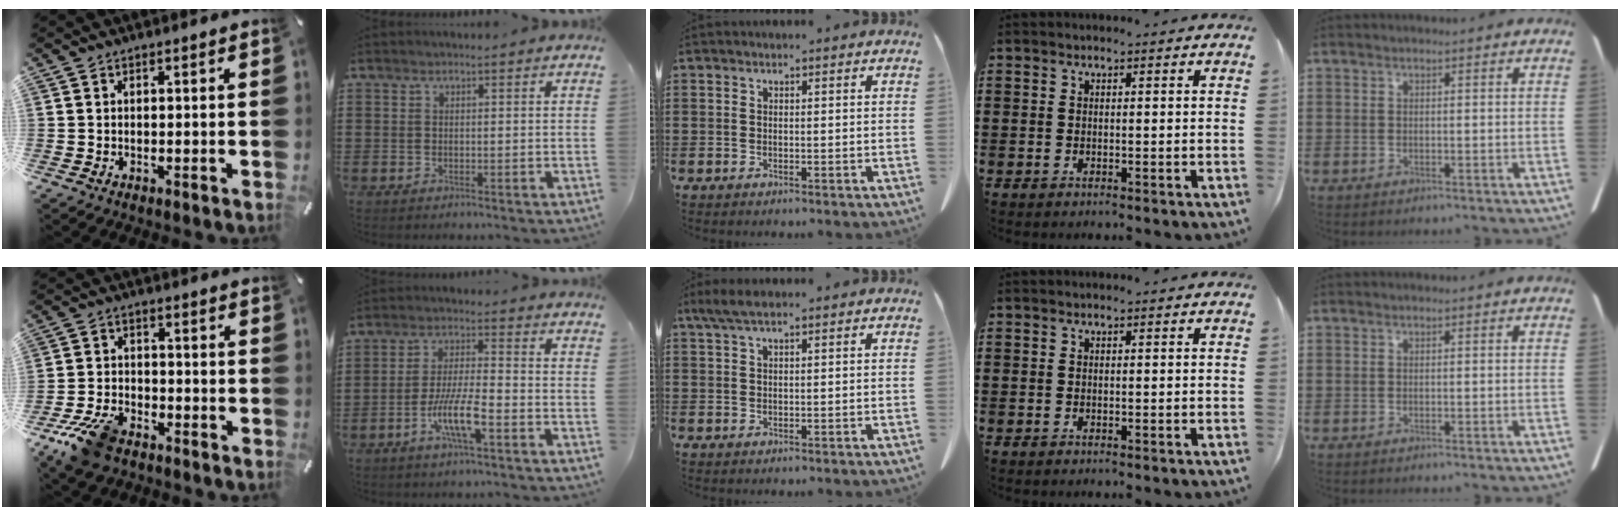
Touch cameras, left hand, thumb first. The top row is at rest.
{"thumb": {"total": 10.0, "force": [-6.9, 5.0, 5.2], "torque": [-0.109, 0.031, -0.129]}, "index": {"total": 7.8, "force": [-3.7, 1.5, 6.7], "torque": [-0.143, -0.006, -0.073]}, "middle": {"total": 2.8, "force": [1.7, 0.5, 2.1], "torque": [-0.044, 0.002, 0.032]}}